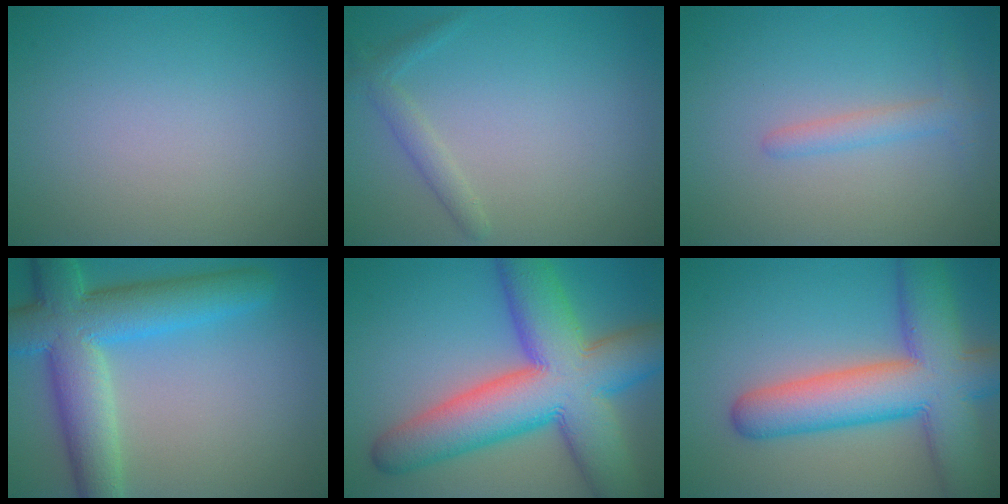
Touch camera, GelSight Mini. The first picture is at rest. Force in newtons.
{"total": 1.5, "press": 1.5, "slide": 0.1}
{"total": 1.7, "press": 1.7, "slide": 0.1}
{"total": 9.1, "press": 9.0, "slide": 0.5}
{"total": 13.6, "press": 13.6, "slide": 0.5}
{"total": 10.7, "press": 10.7, "slide": 0.6}